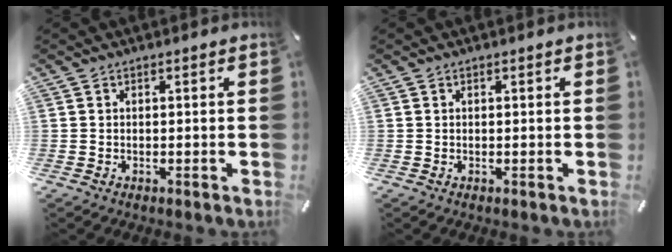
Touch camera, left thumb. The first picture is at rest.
{"total": 0.0}